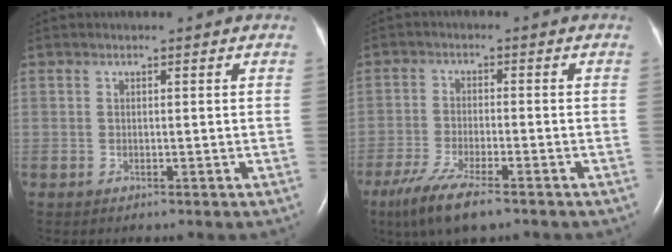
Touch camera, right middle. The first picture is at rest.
{"total": 8.5, "force": [-5.9, 1.4, 6.0], "torque": [-0.119, -0.022, -0.100]}